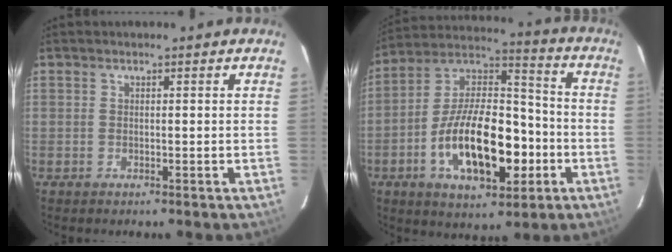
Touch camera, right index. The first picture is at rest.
{"total": 20.8, "force": [-6.4, 10.0, 17.1], "torque": [-0.314, 0.014, -0.102]}